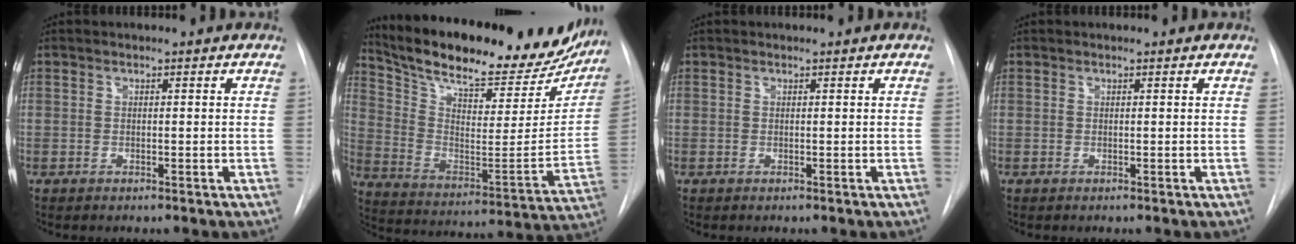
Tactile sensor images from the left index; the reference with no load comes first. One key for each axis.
{"total": 28.8, "fx": 24.5, "fy": 8.0, "fz": 12.9, "tx": -0.210, "ty": -0.031, "tz": 0.343}
{"total": 0.0}
{"total": 0.0}